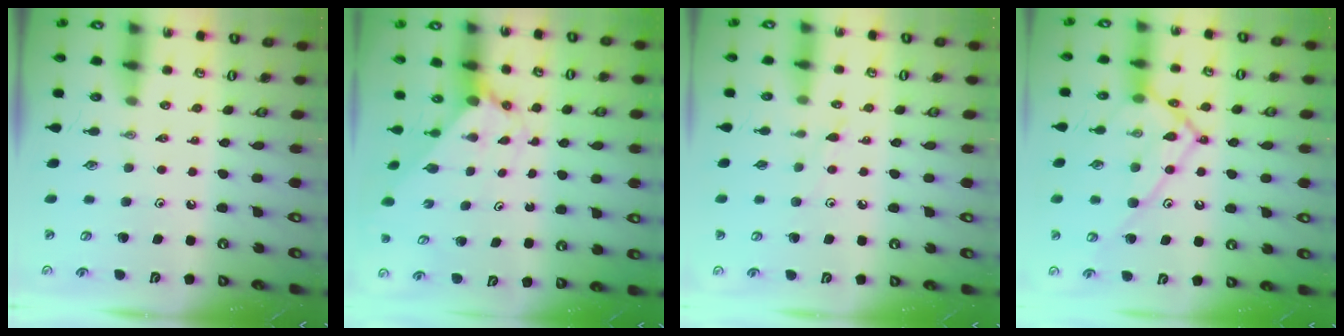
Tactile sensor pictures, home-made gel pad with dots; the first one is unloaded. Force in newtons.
{"total": 2.0, "press": 2.0, "slide": 0.2}
{"total": 5.9, "press": 5.8, "slide": 0.7}
{"total": 15.9, "press": 15.8, "slide": 1.6}